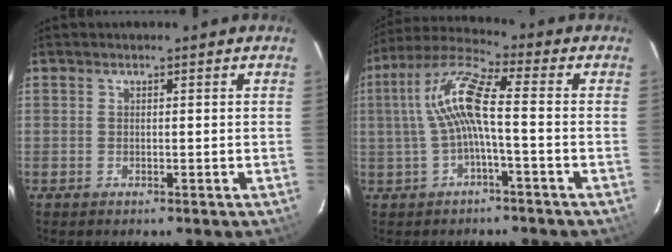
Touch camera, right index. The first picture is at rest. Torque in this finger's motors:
{"motor_torque": [0.61, -0.16, 0.59, 0.21]}